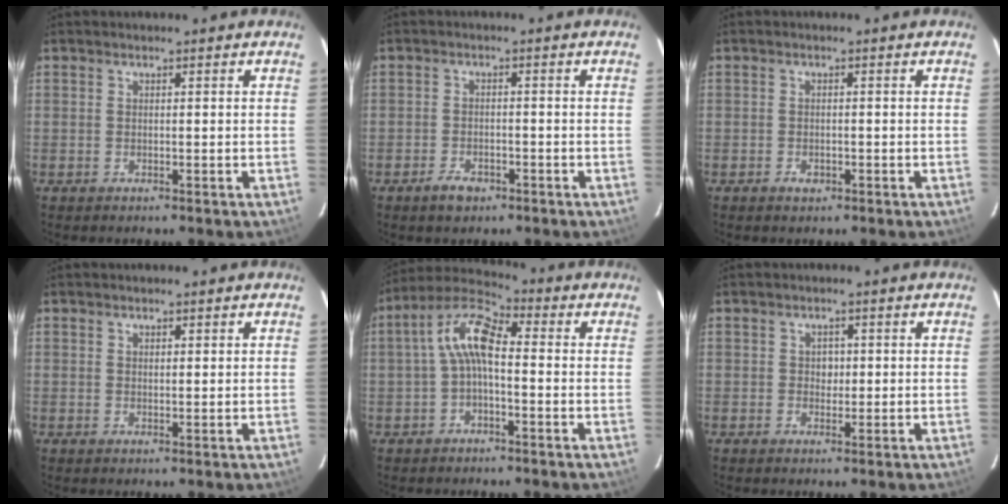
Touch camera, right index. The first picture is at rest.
{"total": 3.6, "force": [-2.4, 2.0, 1.9], "torque": [-0.042, 0.001, -0.039]}
{"total": 1.6, "force": [-0.8, 1.0, 0.9], "torque": [-0.016, 0.001, -0.012]}
{"total": 1.0, "force": [0.7, 0.5, 0.5], "torque": [-0.006, 0.001, 0.012]}
{"total": 8.1, "force": [-0.5, 3.4, 7.4], "torque": [-0.158, 0.028, -0.016]}
{"total": 1.8, "force": [0.1, 1.7, 0.6], "torque": [-0.005, 0.005, 0.001]}